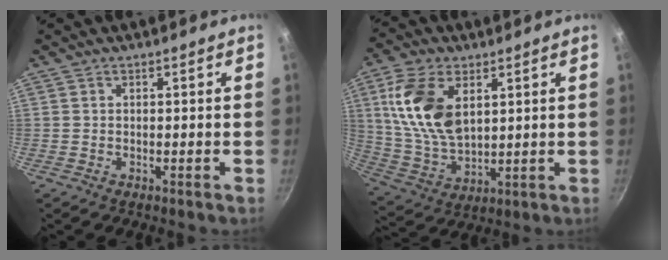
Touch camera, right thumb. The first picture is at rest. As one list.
[{"total": 15.5, "force": [4.8, 9.0, 11.7], "torque": [-0.211, -0.017, 0.104]}]